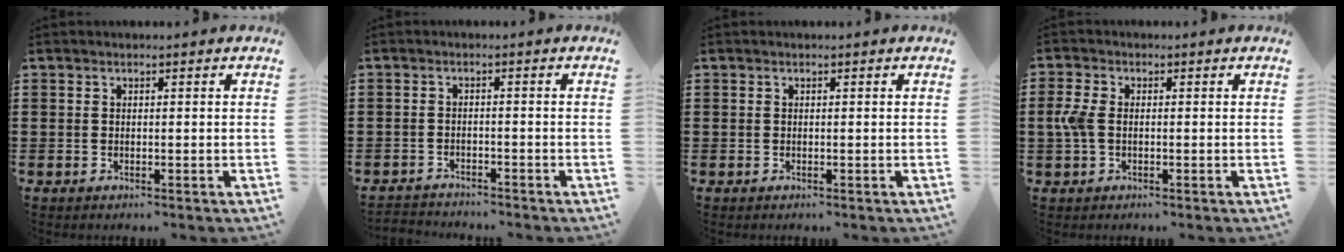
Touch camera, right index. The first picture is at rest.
{"total": 2.0, "force": [-2.0, 0.2, -0.1], "torque": [-0.006, -0.002, -0.044]}
{"total": 0.0}
{"total": 4.0, "force": [-0.3, 2.4, 3.2], "torque": [-0.093, -0.004, -0.014]}